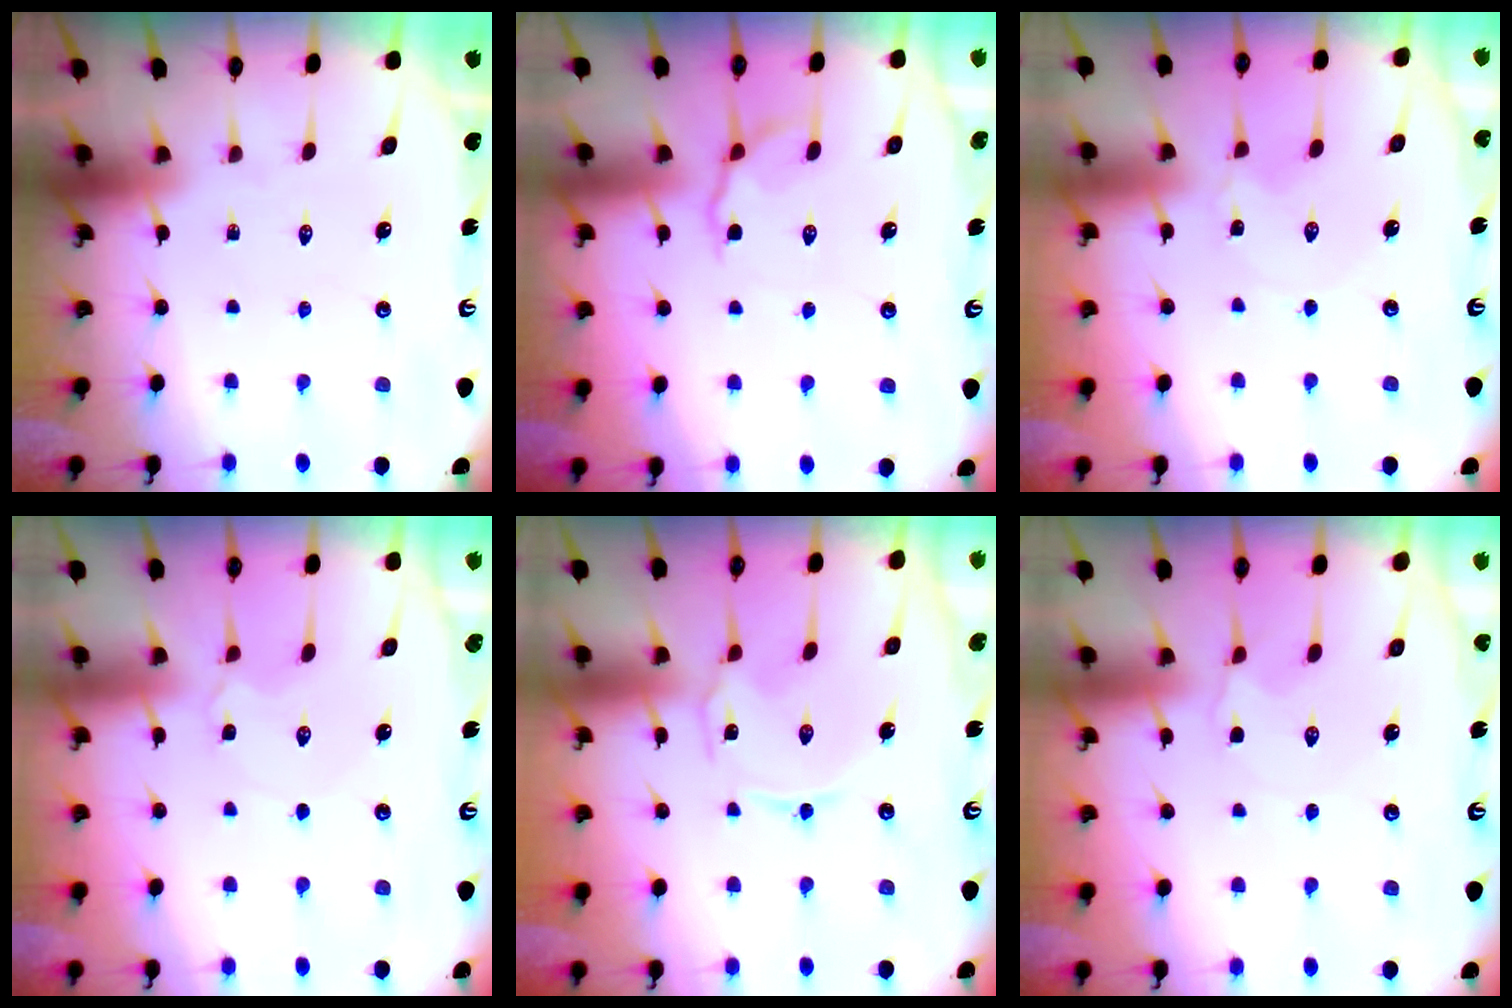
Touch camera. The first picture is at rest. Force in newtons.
{"total": 6.1, "press": 5.7, "slide": 2.2}
{"total": 1.0, "press": 1.0, "slide": 0.1}
{"total": 2.6, "press": 2.6, "slide": 0.3}
{"total": 1.4, "press": 1.4, "slide": 0.3}
{"total": 1.9, "press": 1.8, "slide": 0.7}